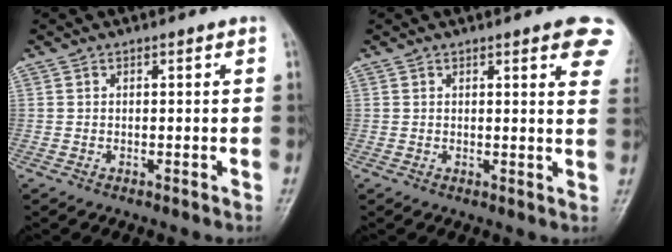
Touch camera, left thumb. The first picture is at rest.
{"total": 7.9, "force": [4.4, 1.9, 6.2], "torque": [-0.050, -0.012, 0.042]}